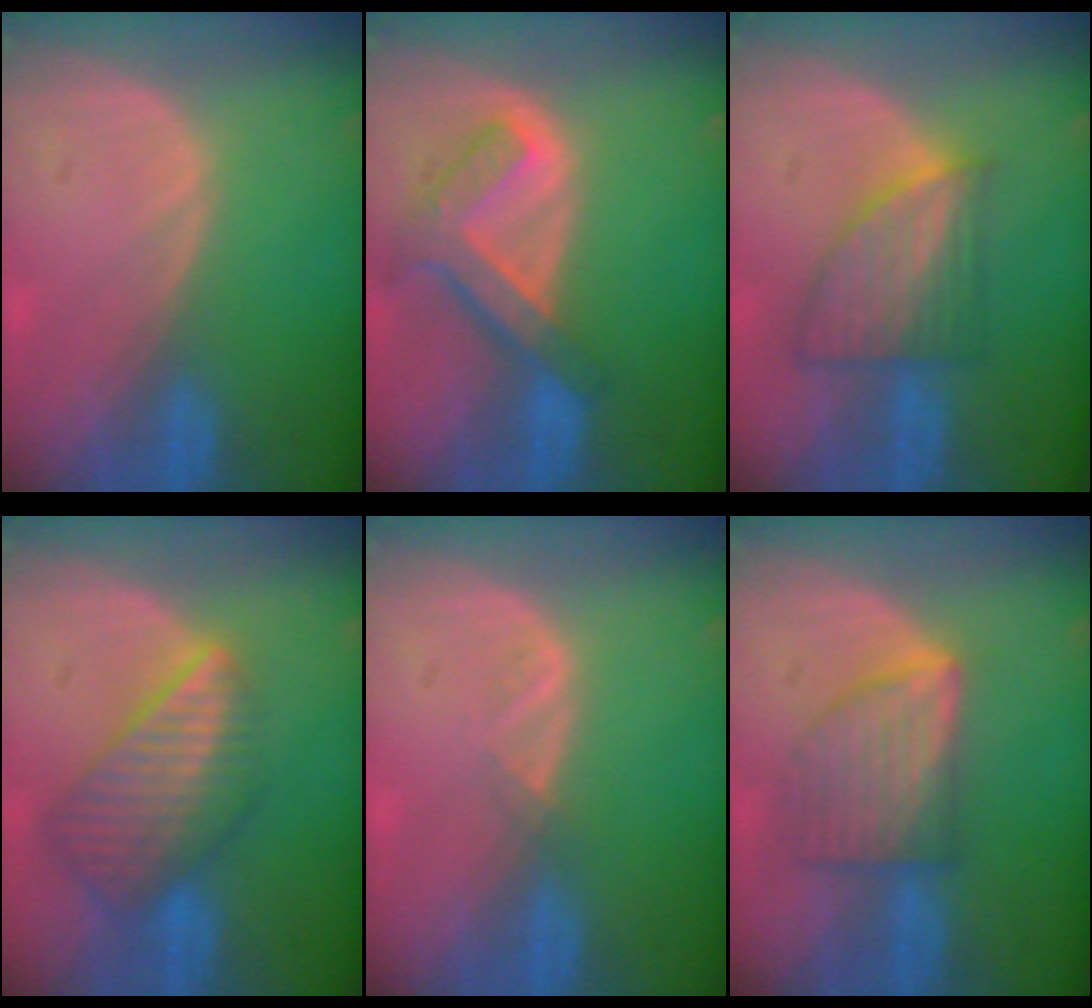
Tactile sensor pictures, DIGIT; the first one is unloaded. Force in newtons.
{"total": 7.5, "press": 6.4, "slide": 3.9}
{"total": 7.0, "press": 6.4, "slide": 2.8}
{"total": 8.4, "press": 7.5, "slide": 3.8}
{"total": 1.3, "press": 1.2, "slide": 0.7}
{"total": 6.5, "press": 6.5, "slide": 0.1}